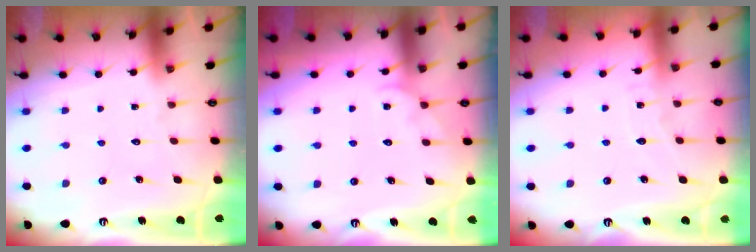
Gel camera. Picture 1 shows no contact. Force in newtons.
{"total": 3.4, "press": 3.4, "slide": 0.3}
{"total": 4.8, "press": 4.7, "slide": 0.5}